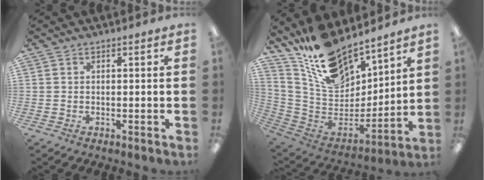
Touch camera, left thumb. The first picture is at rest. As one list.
[{"total": 18.1, "force": [15.3, 6.9, 6.7], "torque": [-0.156, -0.109, 0.280]}]